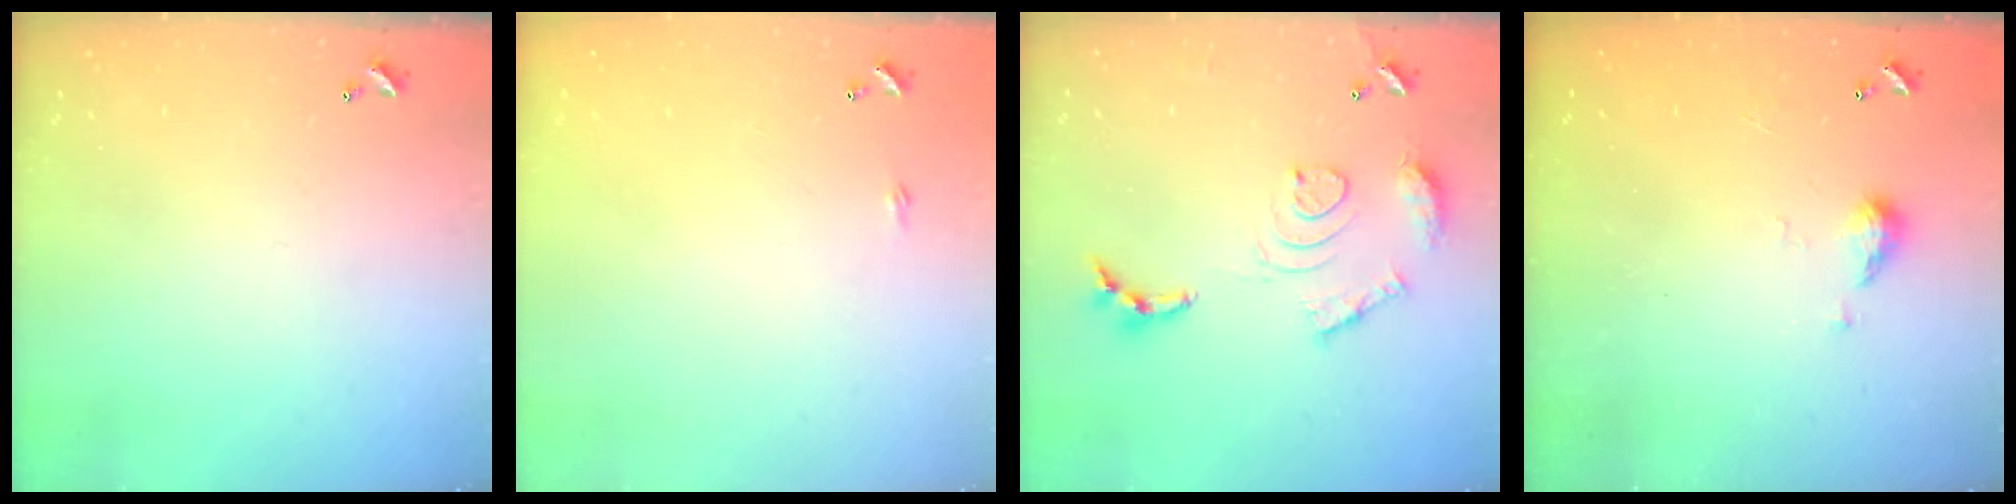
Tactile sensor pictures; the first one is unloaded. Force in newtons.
{"total": 2.2, "press": 2.1, "slide": 0.4}
{"total": 13.0, "press": 12.9, "slide": 1.1}
{"total": 3.8, "press": 3.7, "slide": 0.6}